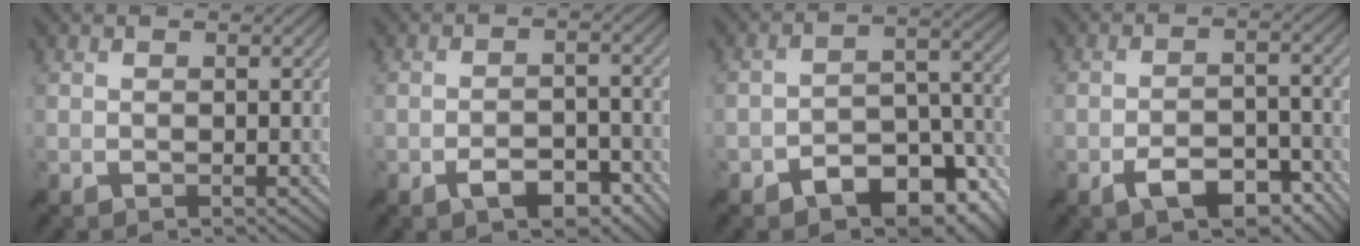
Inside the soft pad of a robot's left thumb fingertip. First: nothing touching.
{"total": 4.8, "force": [-3.1, 1.9, 3.2], "torque": [-0.052, 0.003, -0.051]}
{"total": 10.3, "force": [-6.4, 5.1, 6.2], "torque": [-0.083, -0.008, -0.111]}
{"total": 6.5, "force": [-4.1, 2.6, 4.3], "torque": [-0.069, 0.005, -0.068]}